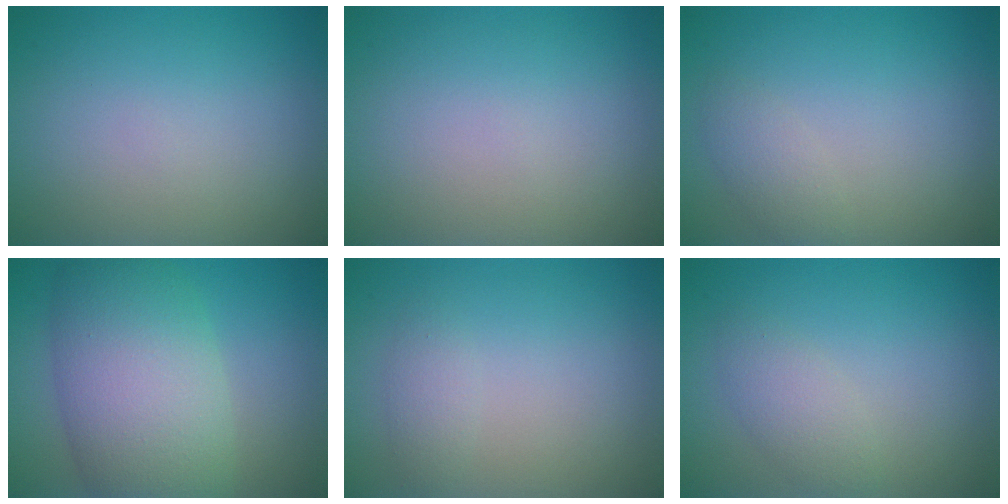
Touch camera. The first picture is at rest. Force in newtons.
{"total": 0.0}
{"total": 1.5, "press": 1.5, "slide": 0.1}
{"total": 10.1, "press": 10.1, "slide": 0.1}
{"total": 1.2, "press": 1.2, "slide": 0.1}
{"total": 2.1, "press": 2.1, "slide": 0.1}